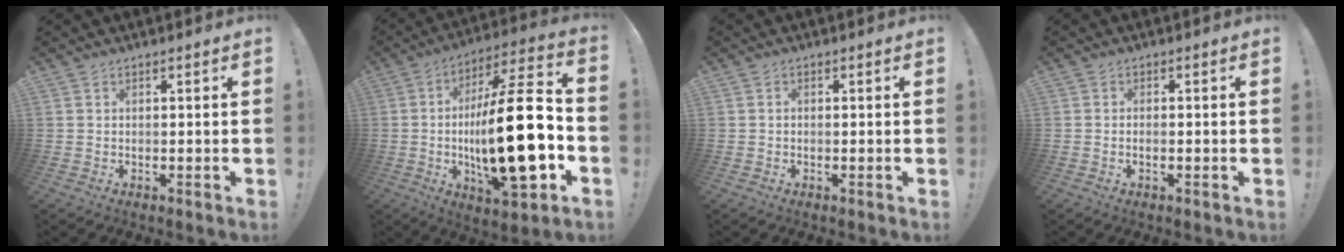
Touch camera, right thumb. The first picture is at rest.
{"total": 26.5, "force": [-3.8, 8.2, 25.0], "torque": [-0.434, 0.012, -0.067]}
{"total": 0.6, "force": [-0.4, 0.4, 0.3], "torque": [-0.007, 0.003, -0.007]}
{"total": 1.3, "force": [-0.6, 0.3, 1.0], "torque": [-0.018, 0.002, -0.011]}